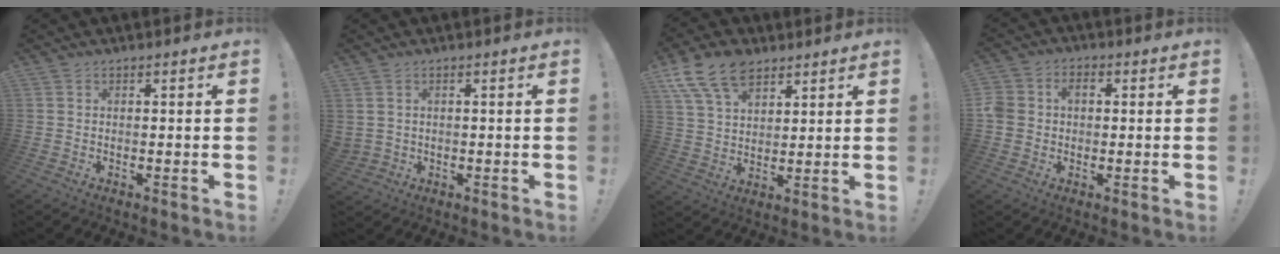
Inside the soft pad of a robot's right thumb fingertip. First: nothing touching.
{"total": 1.6, "force": [0.8, 1.0, 1.0], "torque": [-0.025, -0.001, 0.016]}
{"total": 13.8, "force": [8.5, 8.2, 7.1], "torque": [-0.123, -0.039, 0.162]}
{"total": 5.2, "force": [0.2, 4.5, 2.6], "torque": [-0.067, 0.011, 0.002]}